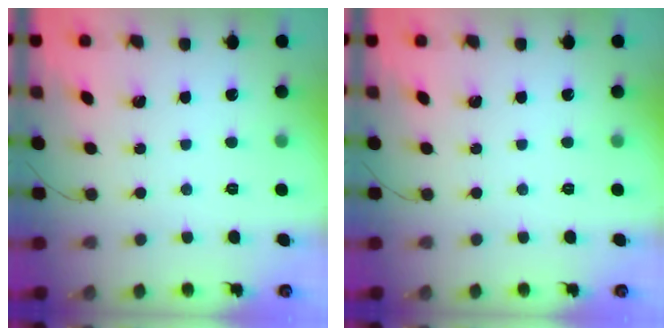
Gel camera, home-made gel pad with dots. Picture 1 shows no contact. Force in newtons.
{"total": 0.0}